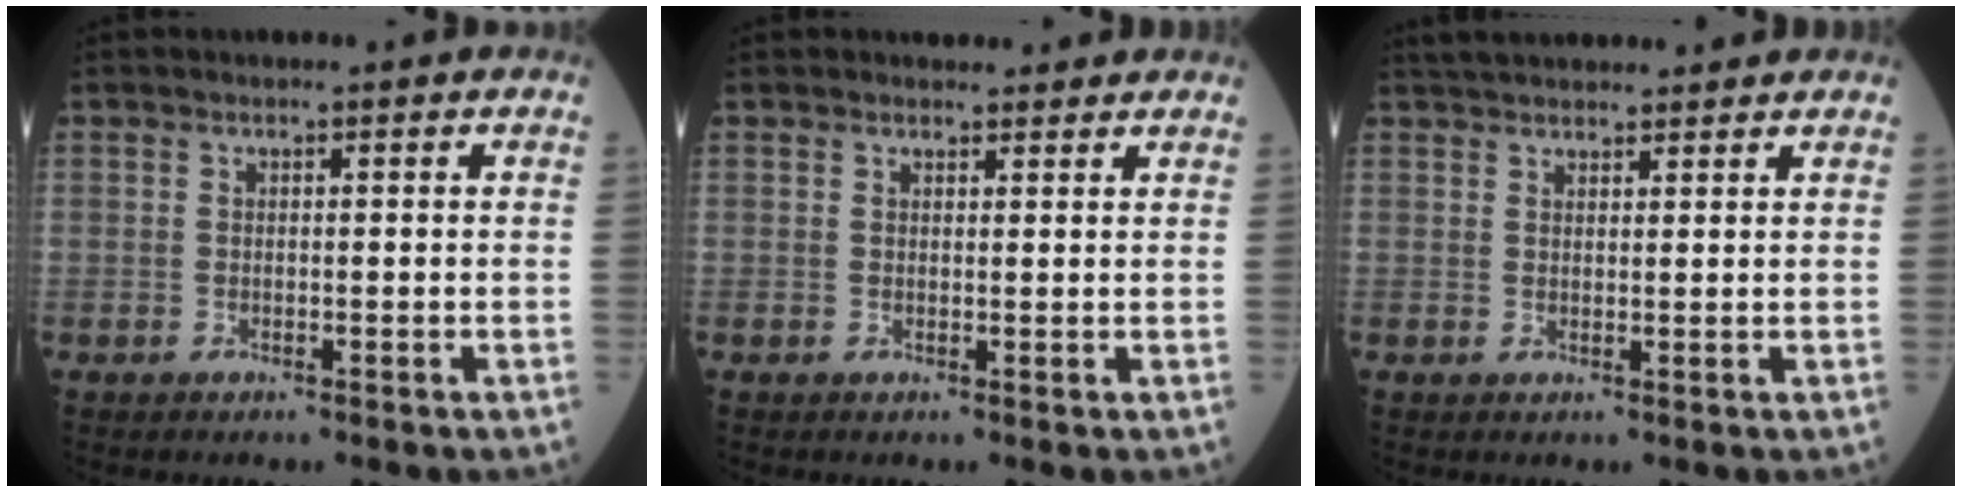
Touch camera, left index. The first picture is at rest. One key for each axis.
{"total": 2.2, "fx": 2.0, "fy": 0.8, "fz": 0.2, "tx": -0.006, "ty": 0.007, "tz": 0.027}
{"total": 8.6, "fx": 7.9, "fy": 2.0, "fz": 2.8, "tx": -0.037, "ty": 0.036, "tz": 0.116}